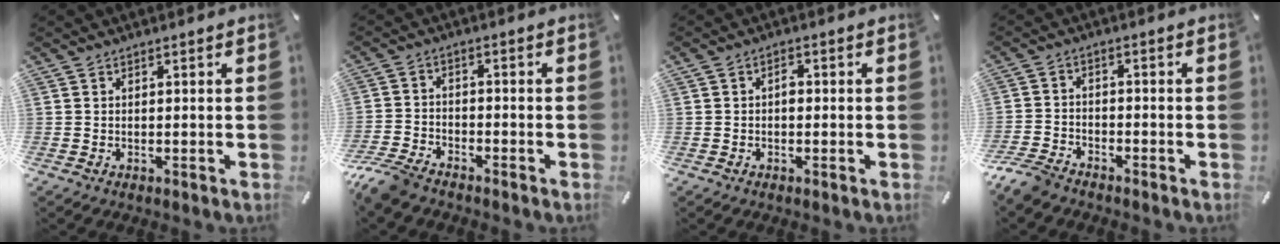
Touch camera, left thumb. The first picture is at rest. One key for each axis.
{"total": 6.7, "fx": -5.9, "fy": 2.2, "fz": 2.3, "tx": -0.067, "ty": 0.017, "tz": -0.120}
{"total": 2.1, "fx": -0.2, "fy": 1.3, "fz": 1.6, "tx": -0.033, "ty": 0.006, "tz": -0.007}
{"total": 5.9, "fx": -5.2, "fy": 2.0, "fz": 2.0, "tx": -0.058, "ty": 0.016, "tz": -0.105}